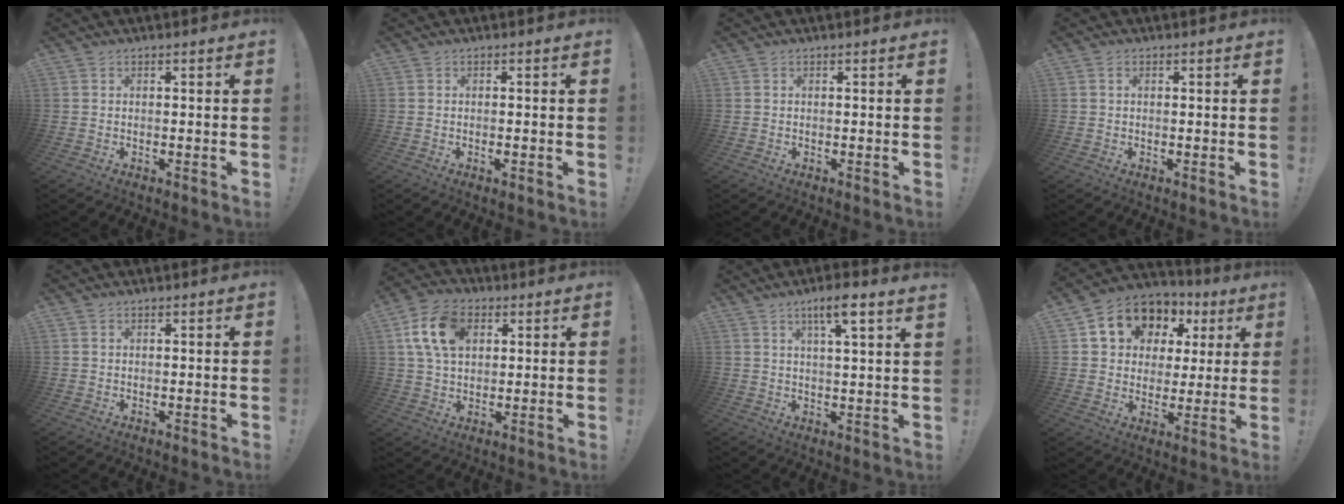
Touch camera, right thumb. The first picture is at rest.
{"total": 0.8, "force": [-0.4, 0.2, 0.6], "torque": [-0.015, 0.003, -0.005]}
{"total": 0.0}
{"total": 0.9, "force": [0.3, 0.5, 0.7], "torque": [-0.010, 0.002, 0.004]}
{"total": 0.7, "force": [0.4, 0.4, 0.2], "torque": [0.000, -0.001, 0.008]}
{"total": 14.2, "force": [4.7, 9.6, 9.3], "torque": [-0.165, 0.002, 0.091]}
{"total": 7.1, "force": [4.1, 0.1, 5.8], "torque": [-0.081, -0.022, 0.058]}
{"total": 12.7, "force": [6.2, 9.8, 5.1], "torque": [-0.079, -0.036, 0.124]}